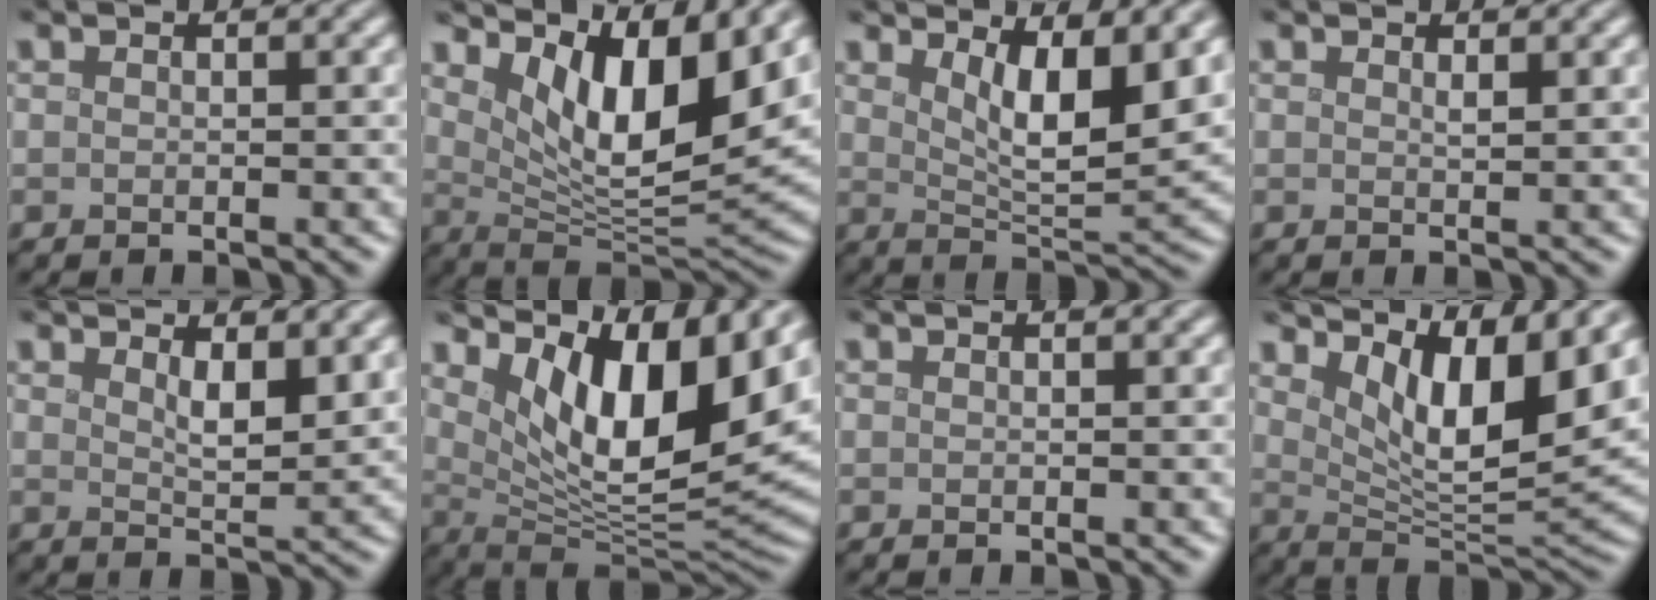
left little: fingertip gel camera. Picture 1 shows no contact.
{"total": 8.8, "force": [3.7, 3.3, 7.3], "torque": [-0.119, -0.021, 0.064]}
{"total": 6.8, "force": [3.0, 2.2, 5.7], "torque": [-0.093, -0.016, 0.053]}
{"total": 0.8, "force": [0.6, 0.1, 0.5], "torque": [-0.008, -0.003, 0.010]}
{"total": 3.3, "force": [1.9, 1.0, 2.6], "torque": [-0.043, -0.009, 0.036]}
{"total": 11.2, "force": [4.4, 4.4, 9.2], "torque": [-0.147, -0.012, 0.078]}
{"total": 0.0}
{"total": 8.7, "force": [4.0, 3.2, 7.0], "torque": [-0.114, -0.018, 0.067]}